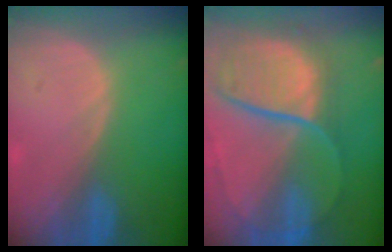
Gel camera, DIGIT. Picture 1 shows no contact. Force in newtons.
{"total": 11.4, "press": 9.5, "slide": 6.4}